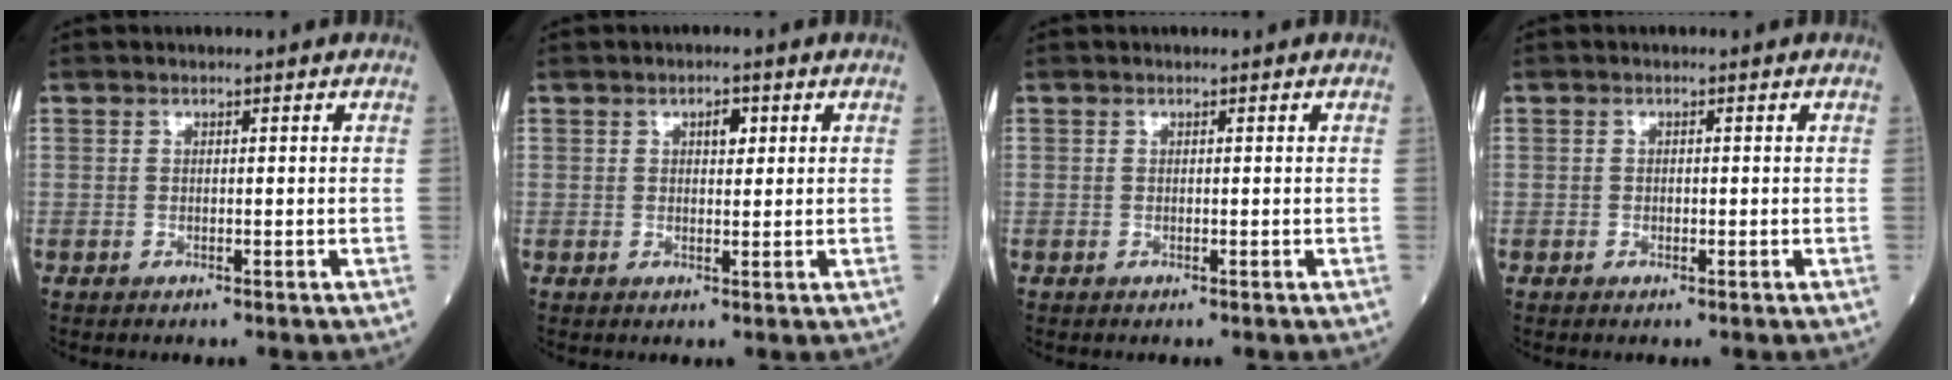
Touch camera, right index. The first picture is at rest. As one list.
[{"total": 2.1, "force": [0.8, 1.0, 1.6], "torque": [-0.023, 0.002, 0.012]}, {"total": 0.0}, {"total": 0.6, "force": [-0.1, 0.6, 0.2], "torque": [0.002, 0.002, -0.003]}]